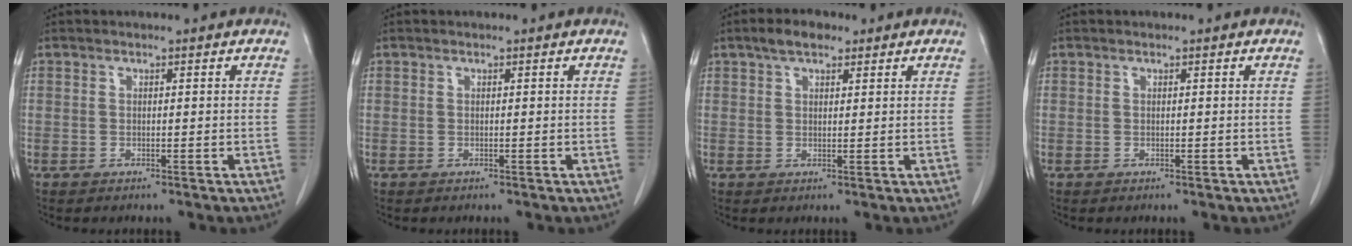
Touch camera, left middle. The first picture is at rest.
{"total": 0.0}
{"total": 3.9, "force": [2.6, 1.7, 2.3], "torque": [-0.044, 0.013, 0.043]}
{"total": 0.0}